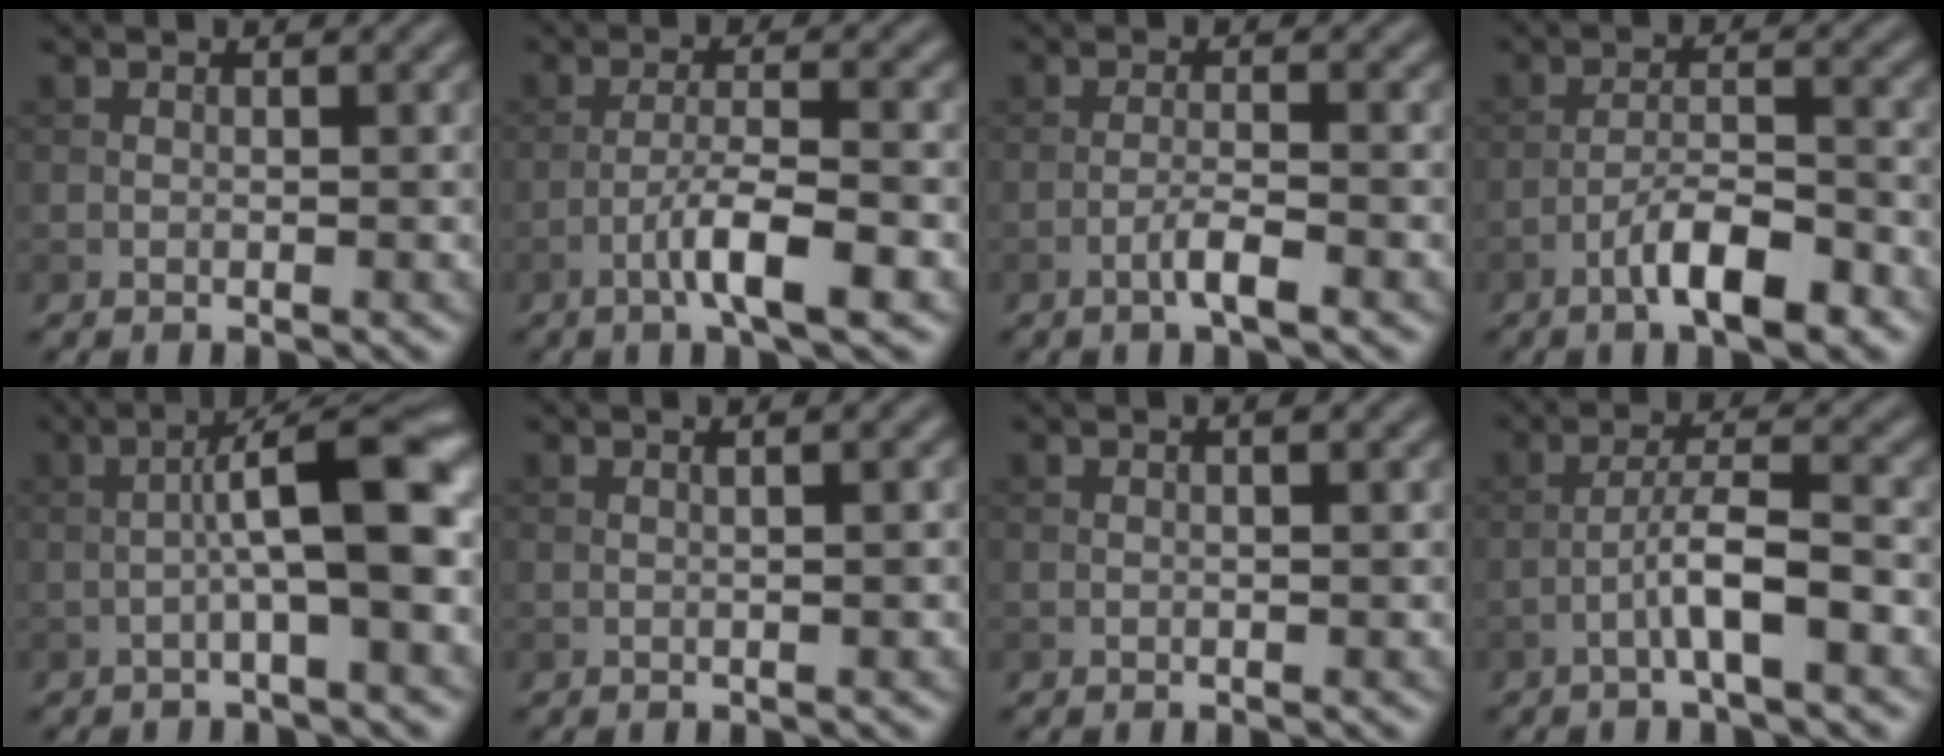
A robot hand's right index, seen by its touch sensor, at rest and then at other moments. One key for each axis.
{"total": 4.9, "fx": -2.3, "fy": 0.8, "fz": 4.3, "tx": -0.076, "ty": 0.008, "tz": -0.045}
{"total": 2.3, "fx": -1.2, "fy": 0.3, "fz": 2.0, "tx": -0.036, "ty": 0.007, "tz": -0.028}
{"total": 5.4, "fx": -3.2, "fy": 1.3, "fz": 4.1, "tx": -0.071, "ty": 0.009, "tz": -0.058}
{"total": 6.7, "fx": -0.5, "fy": 1.0, "fz": 6.6, "tx": -0.100, "ty": 0.021, "tz": -0.013}
{"total": 1.8, "fx": 0.4, "fy": 0.6, "fz": 1.6, "tx": -0.018, "ty": 0.003, "tz": -0.003}
{"total": 0.6, "fx": 0.1, "fy": 0.0, "fz": 0.5, "tx": -0.010, "ty": 0.003, "tz": 0.003}
{"total": 4.1, "fx": -1.9, "fy": 0.5, "fz": 3.6, "tx": -0.066, "ty": 0.016, "tz": -0.041}